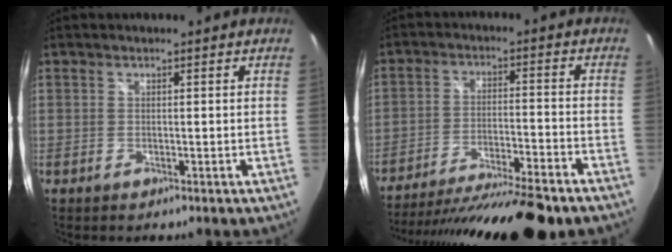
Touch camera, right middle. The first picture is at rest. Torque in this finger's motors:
{"motor_torque": [1.07, -1.07, 0.31, 0.15]}